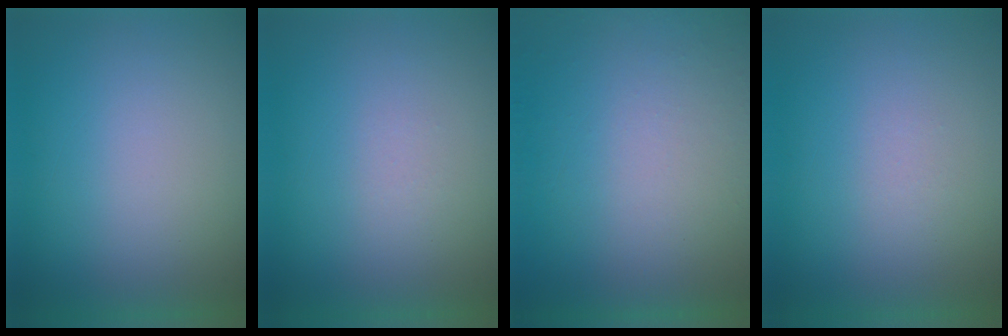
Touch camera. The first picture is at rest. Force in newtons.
{"total": 1.4}
{"total": 8.3}
{"total": 1.4}